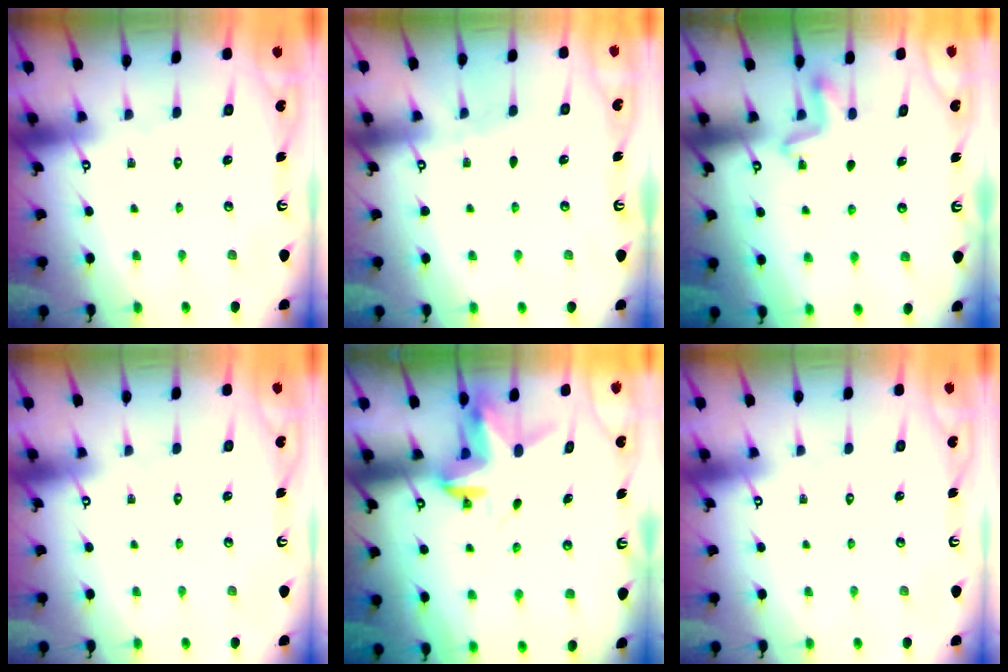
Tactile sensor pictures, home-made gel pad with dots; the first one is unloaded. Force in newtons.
{"total": 1.0, "press": 1.0, "slide": 0.3}
{"total": 3.2, "press": 3.2, "slide": 0.4}
{"total": 0.0}
{"total": 3.4, "press": 3.4, "slide": 0.3}
{"total": 0.0}